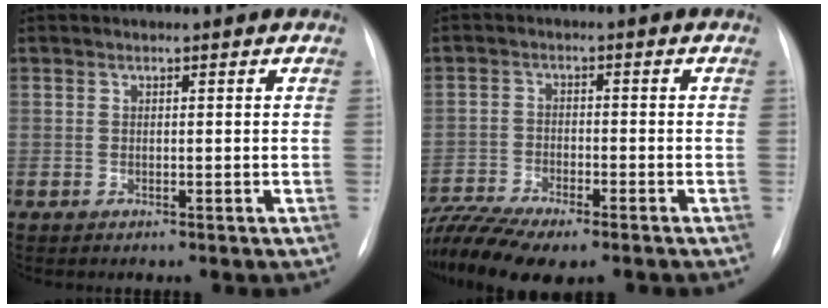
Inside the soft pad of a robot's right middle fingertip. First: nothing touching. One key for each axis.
{"total": 11.7, "fx": -9.6, "fy": 2.4, "fz": 6.3, "tx": -0.123, "ty": -0.008, "tz": -0.156}